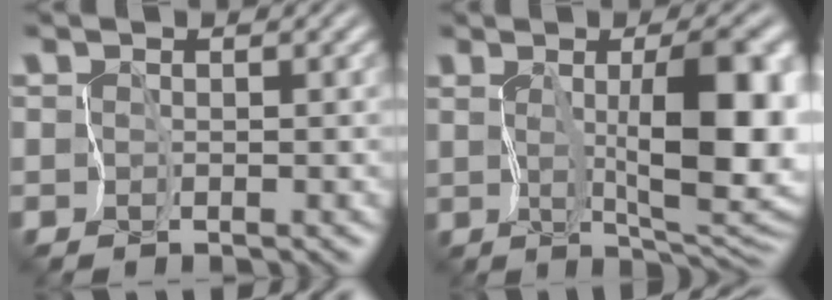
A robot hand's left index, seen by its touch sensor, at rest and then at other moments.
{"total": 8.6, "force": [1.0, 2.5, 8.2], "torque": [-0.123, 0.002, 0.026]}